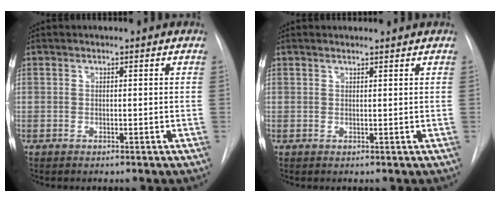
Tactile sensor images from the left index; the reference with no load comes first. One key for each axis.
{"total": 1.9, "fx": 1.9, "fy": -0.1, "fz": 0.4, "tx": -0.009, "ty": 0.011, "tz": 0.028}